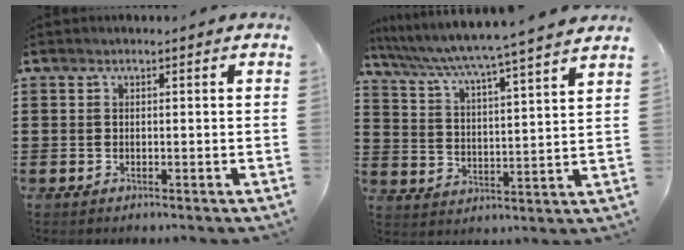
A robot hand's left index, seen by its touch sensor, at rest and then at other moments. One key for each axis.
{"total": 4.5, "fx": 4.0, "fy": -1.2, "fz": 1.8, "tx": -0.056, "ty": -0.041, "tz": 0.057}